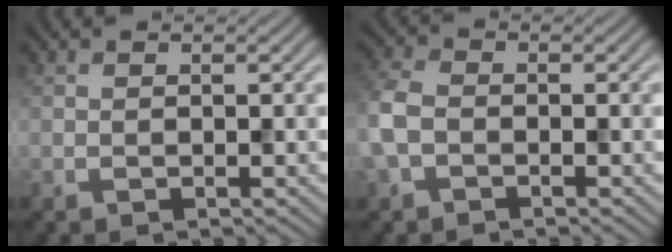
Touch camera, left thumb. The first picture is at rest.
{"total": 4.6, "force": [-1.4, 3.2, 3.0], "torque": [-0.087, -0.001, -0.038]}